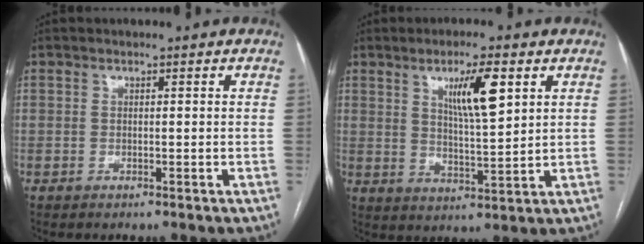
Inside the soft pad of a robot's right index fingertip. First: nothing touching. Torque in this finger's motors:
{"motor_torque": [0.34, 0.13, 0.21, 0.10]}